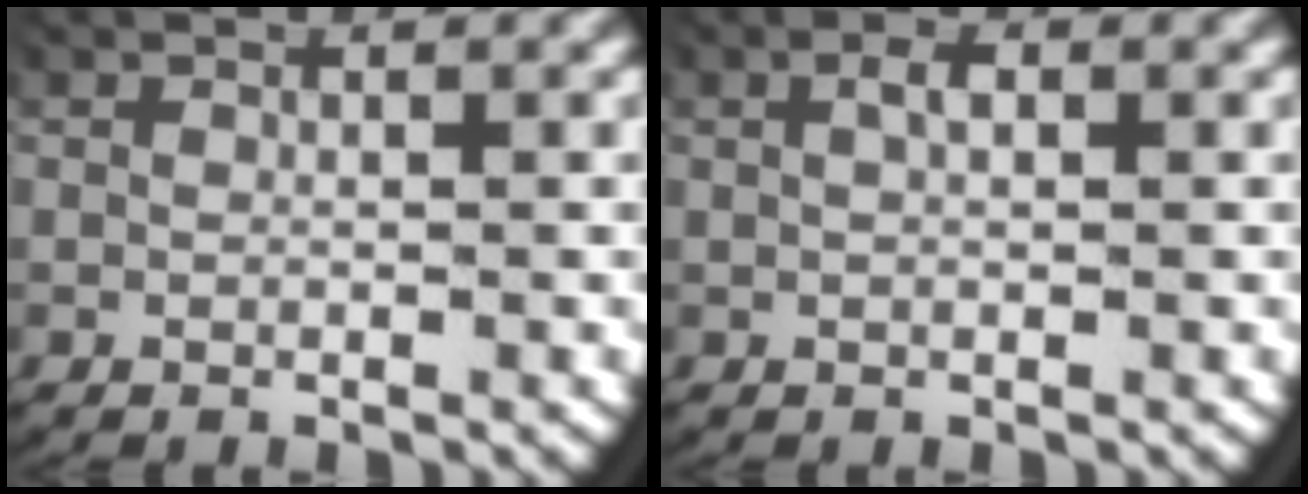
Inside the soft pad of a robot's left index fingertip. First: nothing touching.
{"total": 1.4, "force": [0.4, 0.6, 1.2], "torque": [-0.023, 0.000, 0.008]}